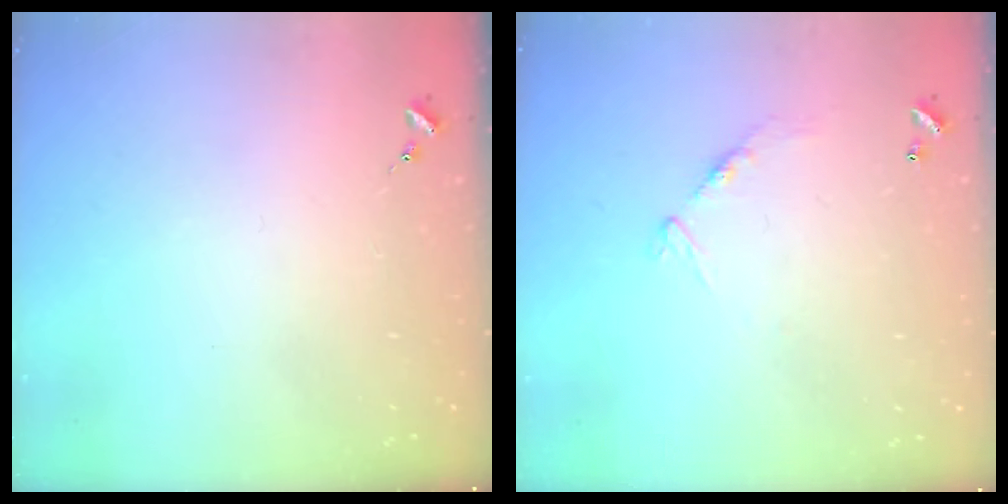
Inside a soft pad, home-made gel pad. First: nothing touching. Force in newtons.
{"total": 7.3, "press": 7.2, "slide": 0.6}